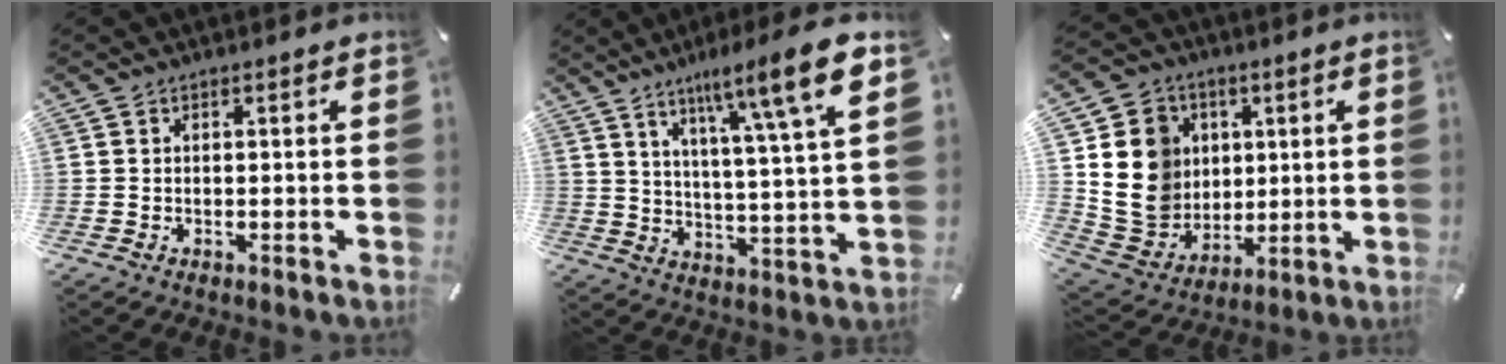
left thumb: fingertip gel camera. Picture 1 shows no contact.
{"total": 14.9, "force": [9.1, 1.5, 11.7], "torque": [-0.187, -0.049, 0.136]}
{"total": 15.3, "force": [2.7, 13.9, 5.6], "torque": [-0.122, -0.007, 0.058]}